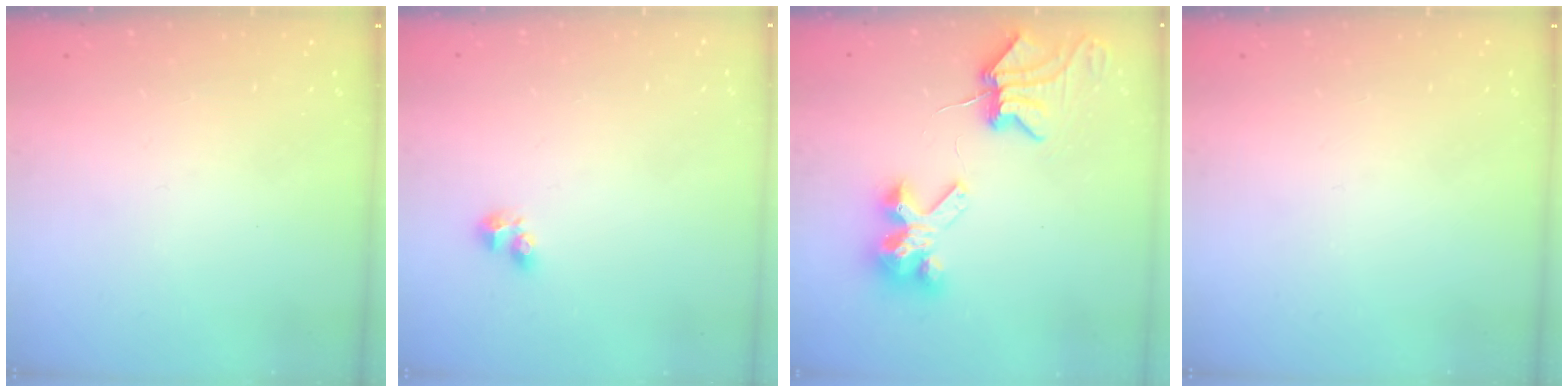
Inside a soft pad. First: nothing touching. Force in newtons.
{"total": 1.6, "press": 1.5, "slide": 0.6}
{"total": 7.9, "press": 7.8, "slide": 1.0}
{"total": 0.0}